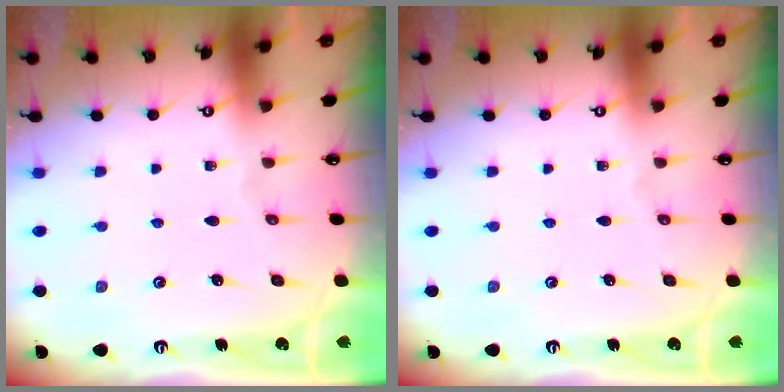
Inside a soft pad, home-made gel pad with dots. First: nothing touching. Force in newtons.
{"total": 0.0}